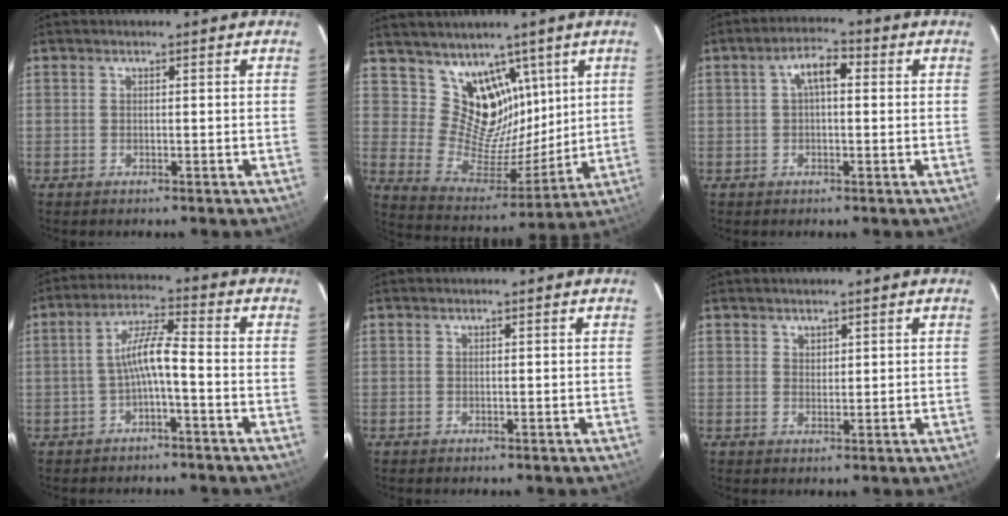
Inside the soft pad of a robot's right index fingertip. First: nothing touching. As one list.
[{"total": 13.6, "force": [8.1, 9.4, 5.4], "torque": [-0.089, -0.012, 0.162]}, {"total": 4.8, "force": [0.9, 2.2, 4.2], "torque": [-0.077, 0.020, 0.016]}, {"total": 5.7, "force": [-2.0, 0.5, 5.3], "torque": [-0.114, 0.015, -0.036]}, {"total": 0.0}, {"total": 1.5, "force": [1.1, 1.1, 0.2], "torque": [0.002, 0.003, 0.019]}]